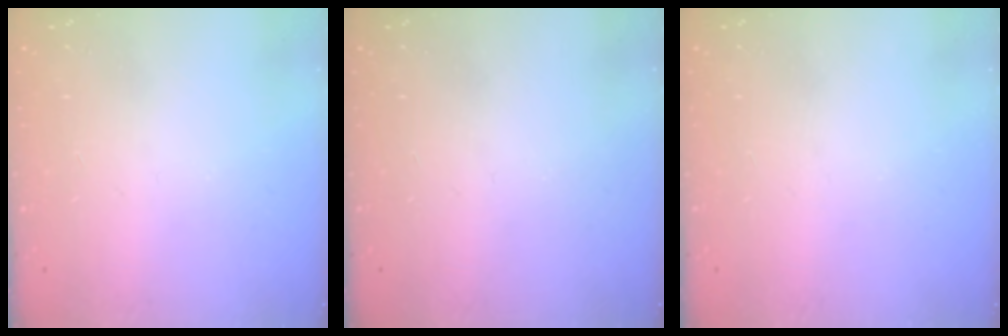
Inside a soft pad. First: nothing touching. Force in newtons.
{"total": 0.0}
{"total": 0.0}